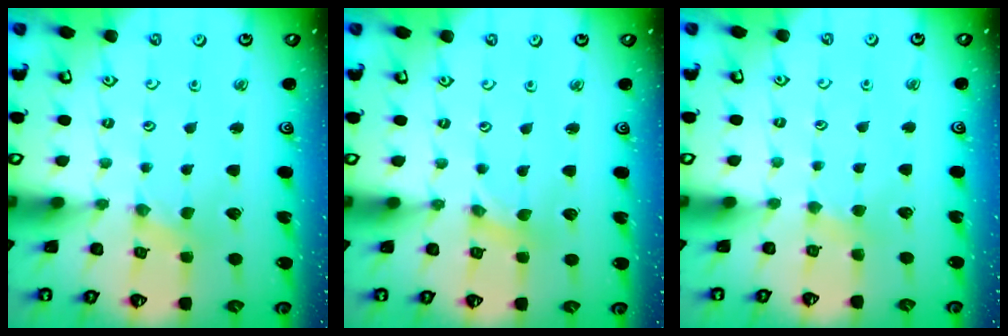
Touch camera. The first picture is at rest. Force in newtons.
{"total": 0.0}
{"total": 2.2, "press": 2.2, "slide": 0.3}